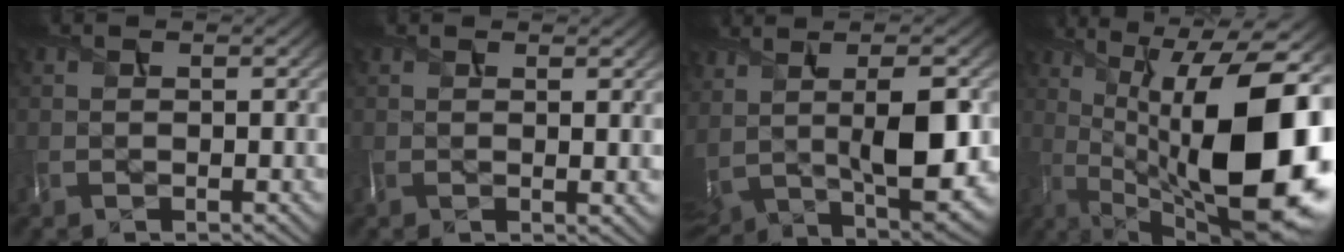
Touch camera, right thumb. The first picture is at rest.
{"total": 1.9, "force": [0.6, 0.4, 1.8], "torque": [-0.033, 0.001, 0.011]}
{"total": 12.7, "force": [2.0, 5.9, 11.0], "torque": [-0.224, -0.009, 0.061]}
{"total": 20.0, "force": [-0.5, 8.0, 18.3], "torque": [-0.252, 0.014, -0.010]}